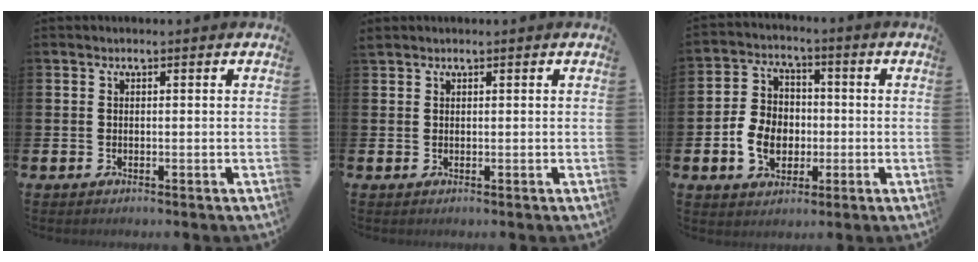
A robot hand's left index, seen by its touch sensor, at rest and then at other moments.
{"total": 0.8, "force": [0.8, 0.2, 0.0], "torque": [0.001, 0.003, 0.015]}
{"total": 7.0, "force": [-1.3, 5.7, 3.8], "torque": [-0.089, 0.013, -0.026]}